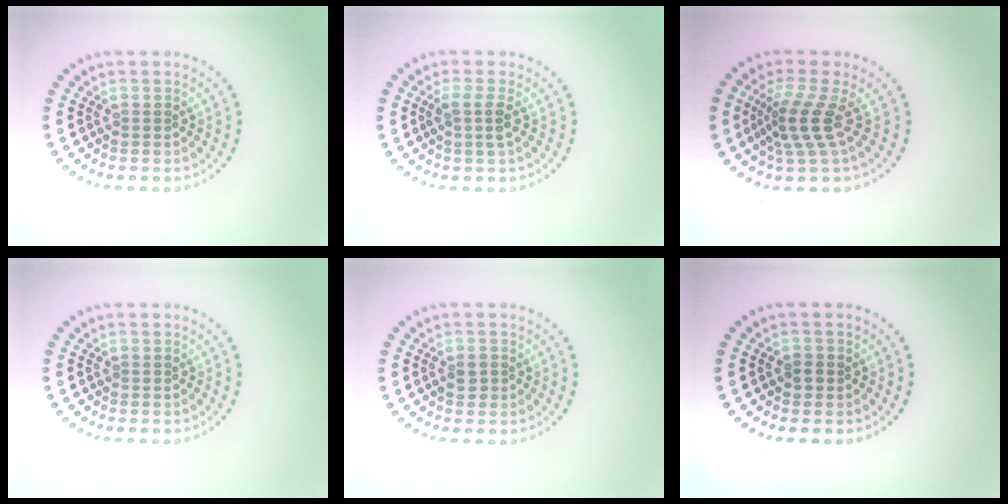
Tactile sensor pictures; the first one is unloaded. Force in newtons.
{"total": 1.9, "press": 1.5, "slide": 1.1}
{"total": 3.5, "press": 2.5, "slide": 2.5}
{"total": 0.0}
{"total": 1.4, "press": 1.3, "slide": 0.4}
{"total": 1.1, "press": 1.1, "slide": 0.1}